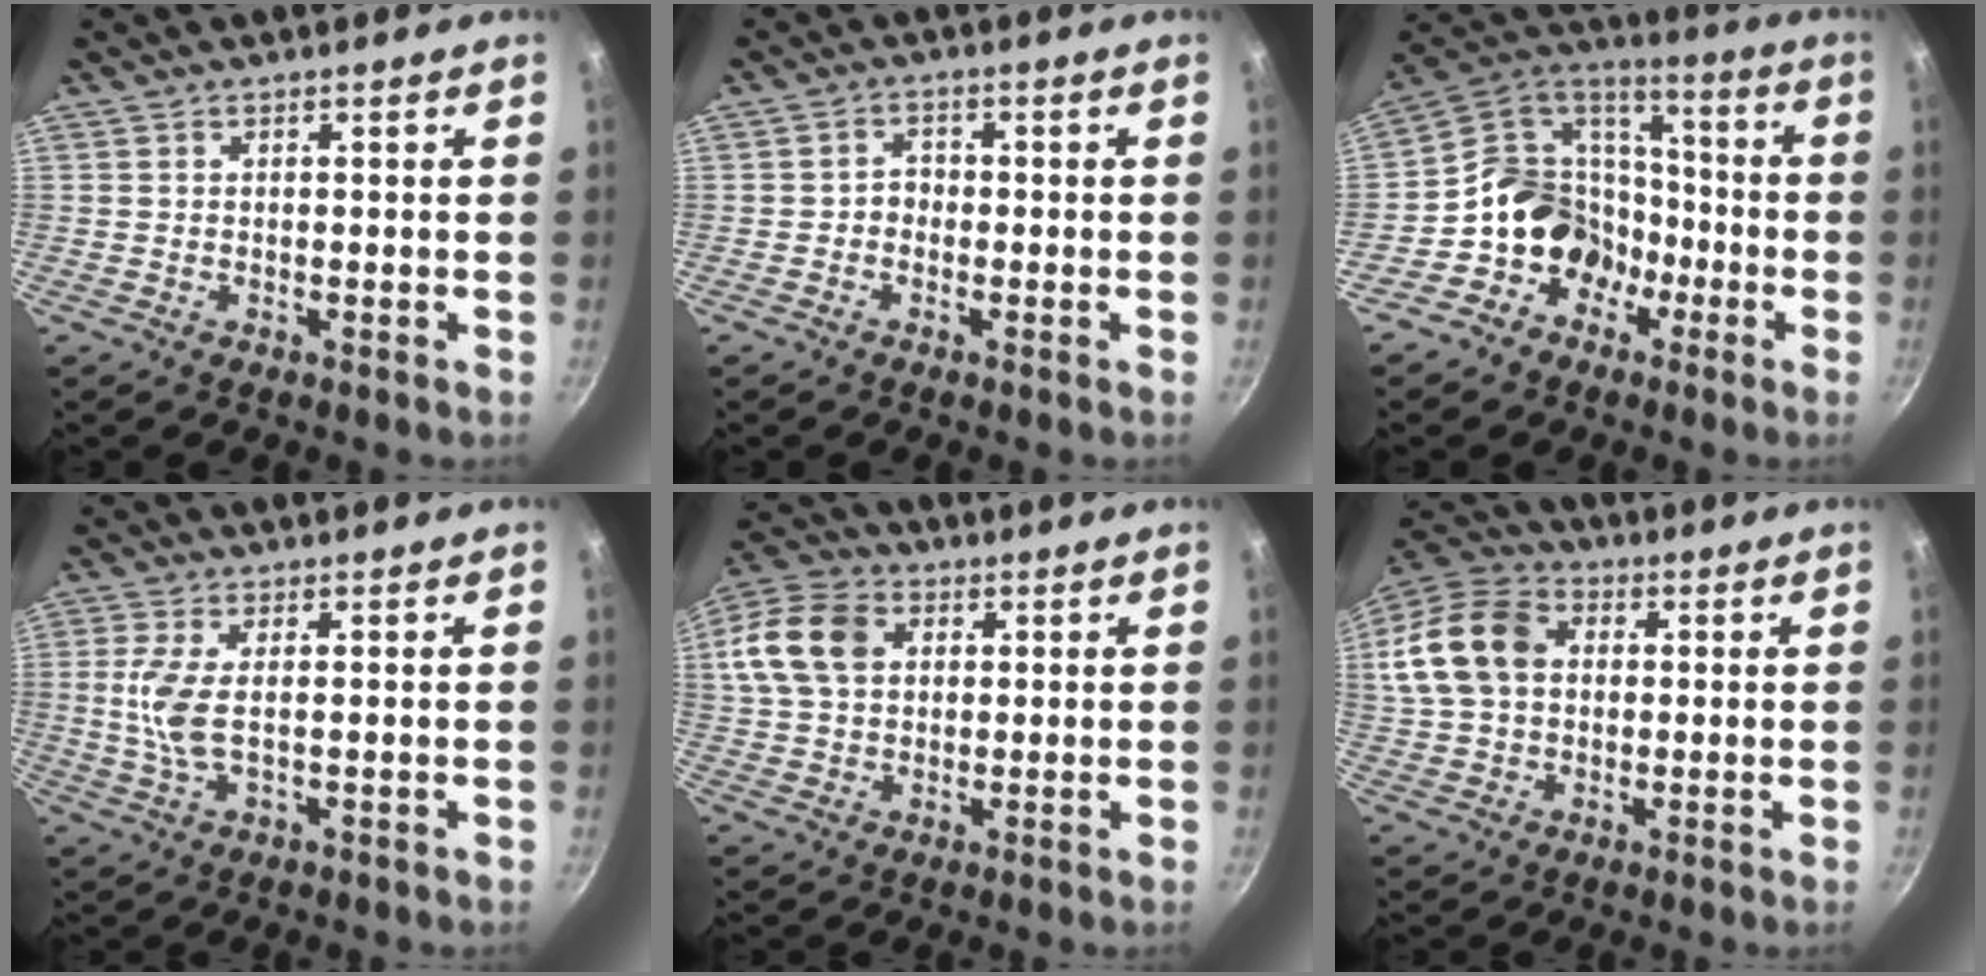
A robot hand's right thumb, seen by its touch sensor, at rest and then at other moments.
{"total": 2.2, "force": [-0.8, 1.9, 1.0], "torque": [-0.002, 0.014, -0.017]}
{"total": 15.1, "force": [-5.9, 12.3, 6.6], "torque": [-0.052, 0.070, -0.113]}
{"total": 6.3, "force": [0.5, 2.5, 5.7], "torque": [-0.134, -0.001, 0.010]}
{"total": 14.1, "force": [3.3, 10.4, 8.8], "torque": [-0.174, 0.018, 0.051]}
{"total": 16.0, "force": [2.5, 11.8, 10.5], "torque": [-0.198, 0.029, 0.034]}